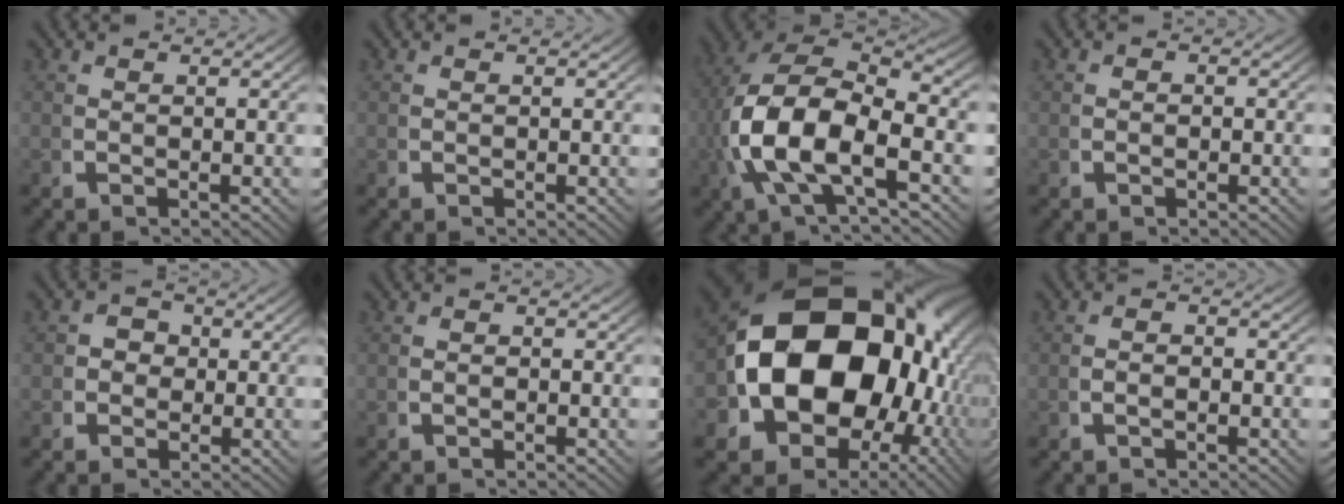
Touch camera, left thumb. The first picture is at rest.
{"total": 0.0}
{"total": 15.3, "force": [-0.5, 9.8, 11.8], "torque": [-0.276, -0.047, 0.006]}
{"total": 0.6, "force": [-0.3, 0.4, 0.3], "torque": [-0.008, 0.000, -0.009]}
{"total": 2.7, "force": [-0.1, 2.4, 1.3], "torque": [-0.008, -0.002, -0.008]}
{"total": 0.7, "force": [-0.4, 0.5, 0.4], "torque": [-0.010, 0.000, -0.011]}
{"total": 27.7, "force": [-0.3, 19.3, 19.9], "torque": [-0.359, -0.070, 0.016]}
{"total": 1.3, "force": [-0.7, 0.7, 0.9], "torque": [-0.023, -0.001, -0.015]}